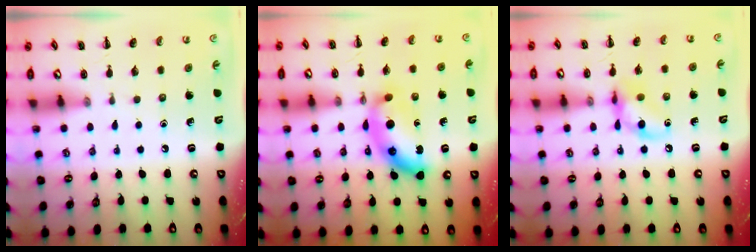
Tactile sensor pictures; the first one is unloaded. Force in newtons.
{"total": 13.4, "press": 13.4, "slide": 0.3}
{"total": 10.5, "press": 10.4, "slide": 1.5}